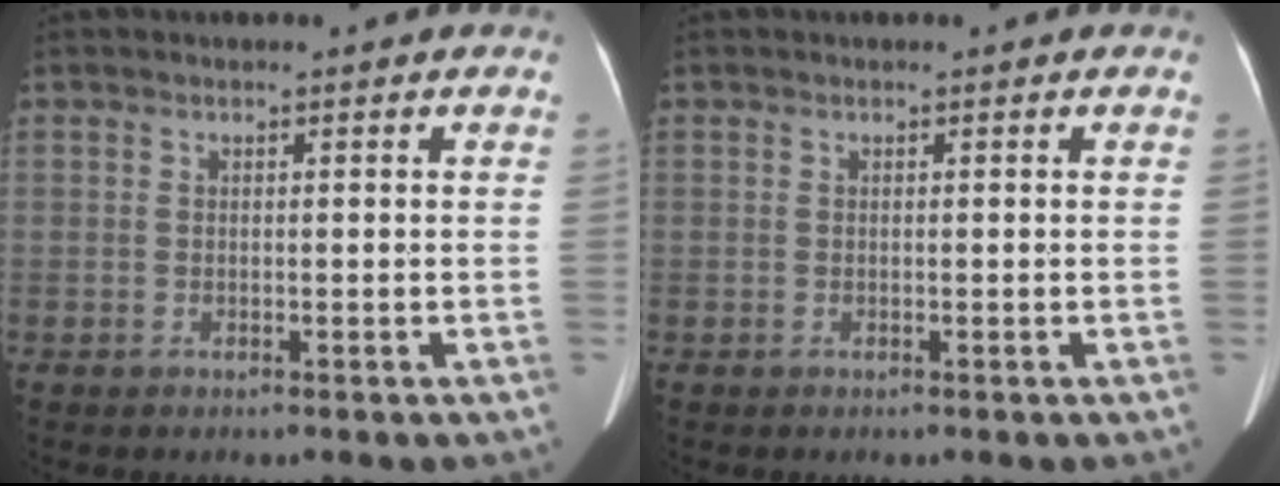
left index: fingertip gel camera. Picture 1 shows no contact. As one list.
[{"total": 0.0}]